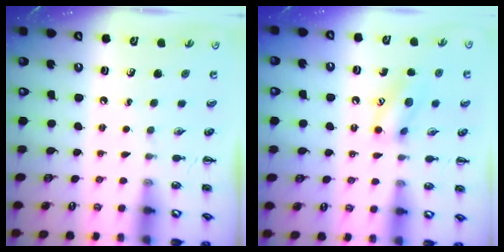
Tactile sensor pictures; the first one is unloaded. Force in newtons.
{"total": 11.7, "press": 11.6, "slide": 1.1}